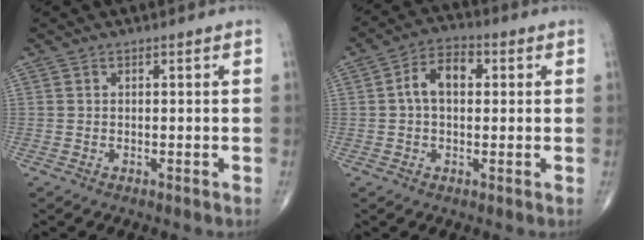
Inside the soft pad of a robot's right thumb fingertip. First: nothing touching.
{"total": 7.0, "force": [0.9, 4.3, 5.4], "torque": [-0.087, 0.022, 0.009]}